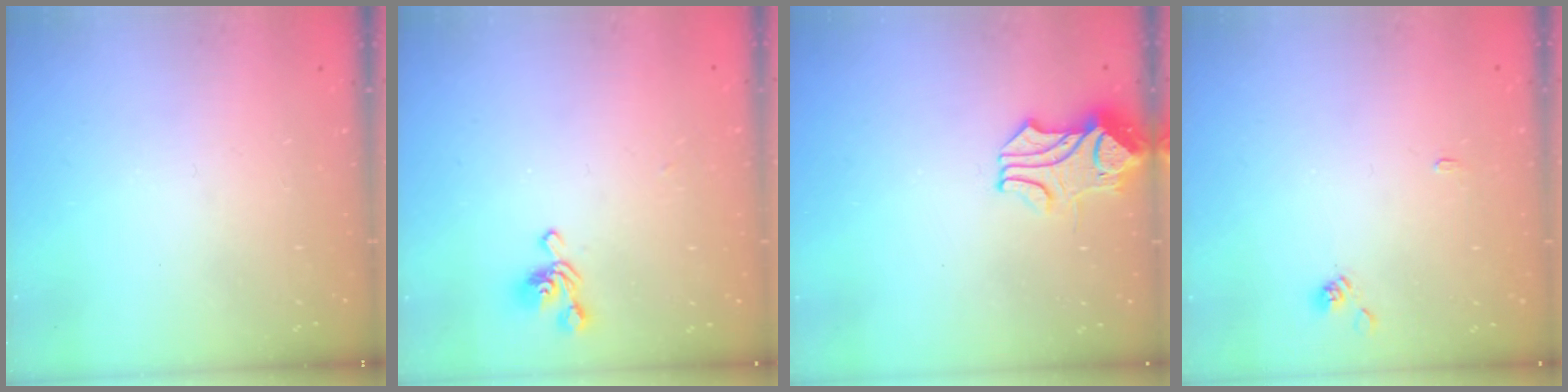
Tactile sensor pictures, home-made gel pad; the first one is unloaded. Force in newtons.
{"total": 2.7, "press": 2.6, "slide": 0.6}
{"total": 1.1, "press": 0.5, "slide": 0.9}
{"total": 2.9, "press": 2.9, "slide": 0.3}